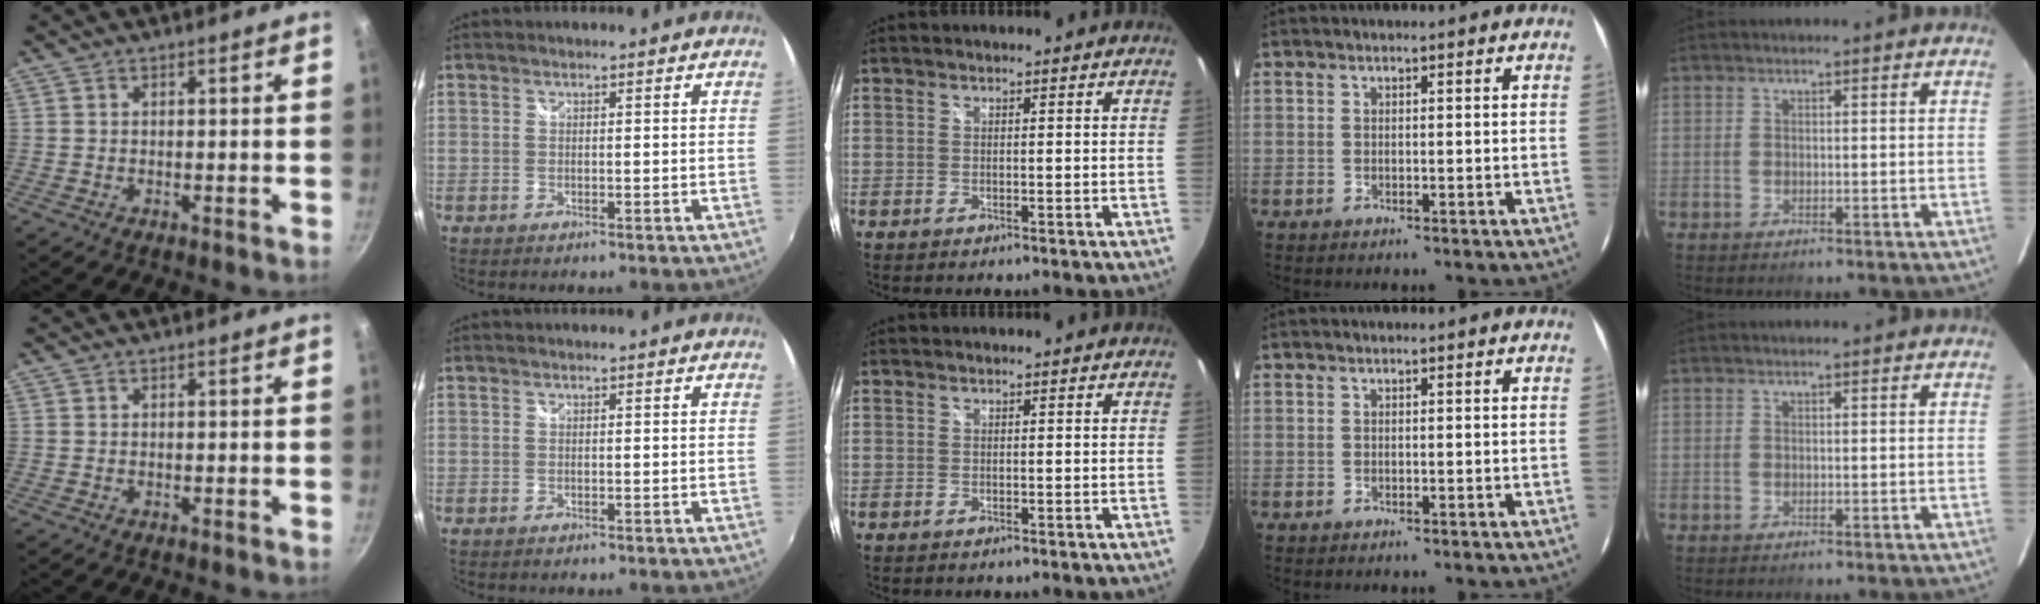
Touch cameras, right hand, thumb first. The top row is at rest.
{}